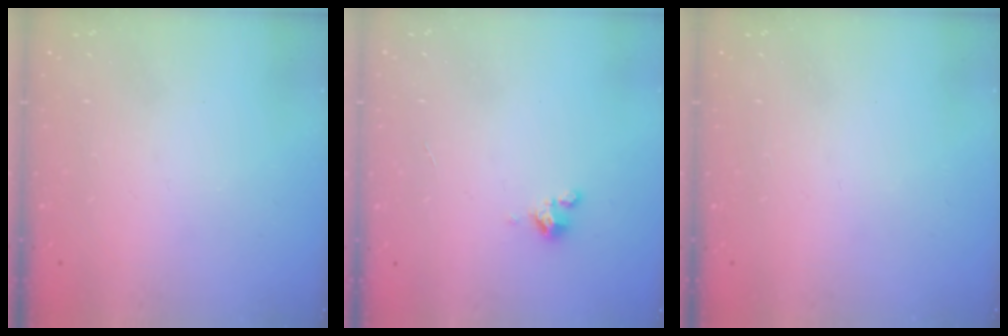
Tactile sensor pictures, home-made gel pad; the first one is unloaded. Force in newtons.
{"total": 1.8, "press": 1.7, "slide": 0.4}
{"total": 0.0}